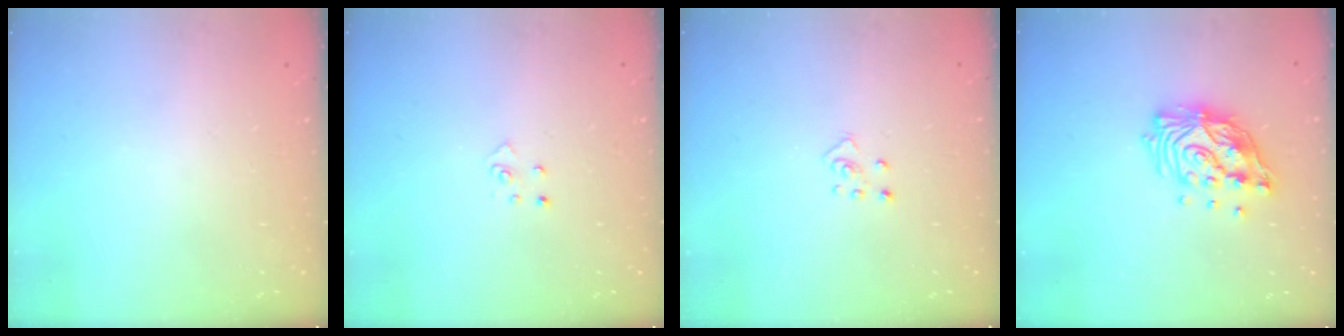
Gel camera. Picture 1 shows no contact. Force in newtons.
{"total": 2.6, "press": 2.6, "slide": 0.3}
{"total": 3.7, "press": 3.7, "slide": 0.3}
{"total": 13.6, "press": 13.5, "slide": 1.5}